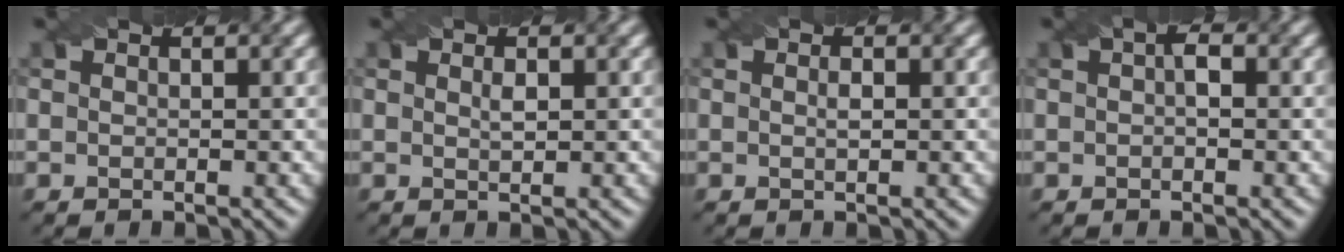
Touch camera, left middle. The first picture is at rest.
{"total": 1.0, "force": [0.3, 0.3, 0.9], "torque": [-0.018, 0.001, 0.007]}
{"total": 0.8, "force": [0.0, 0.2, 0.8], "torque": [-0.013, -0.001, 0.003]}
{"total": 1.3, "force": [0.0, 0.6, 1.2], "torque": [-0.022, 0.005, 0.001]}